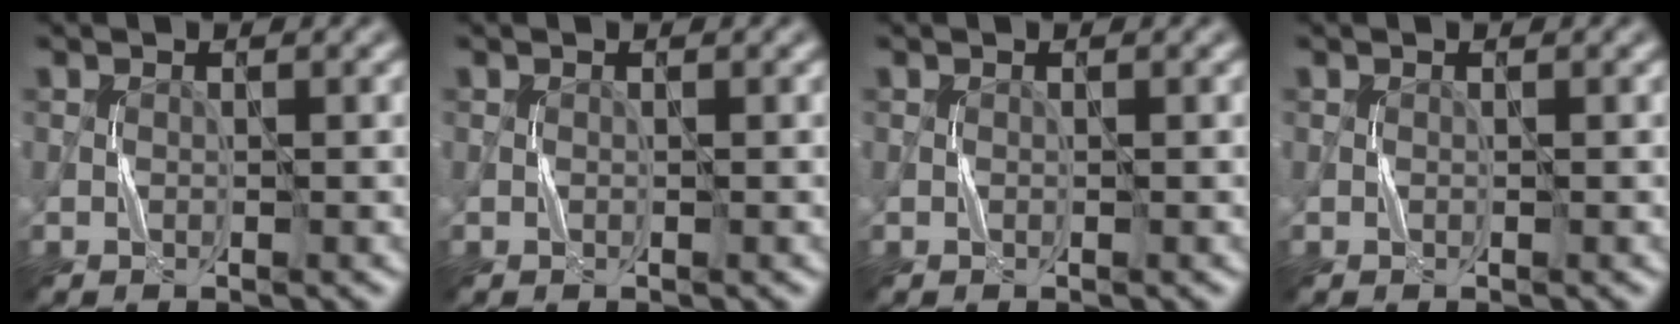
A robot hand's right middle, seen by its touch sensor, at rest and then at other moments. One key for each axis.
{"total": 0.0}
{"total": 0.0}
{"total": 0.0}